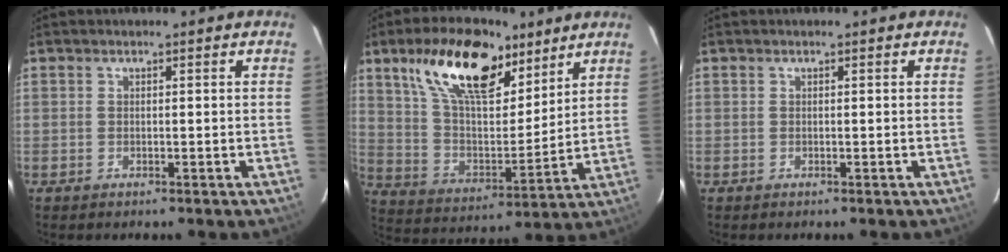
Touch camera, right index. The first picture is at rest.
{"total": 20.8, "force": [12.3, 9.4, 13.9], "torque": [-0.260, 0.025, 0.223]}
{"total": 0.0}